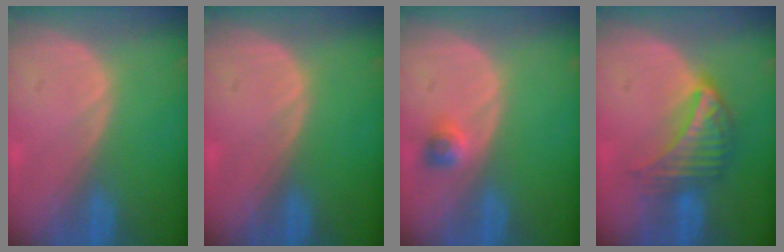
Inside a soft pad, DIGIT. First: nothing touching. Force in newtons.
{"total": 0.0}
{"total": 2.3, "press": 2.0, "slide": 1.1}
{"total": 7.5, "press": 6.6, "slide": 3.6}